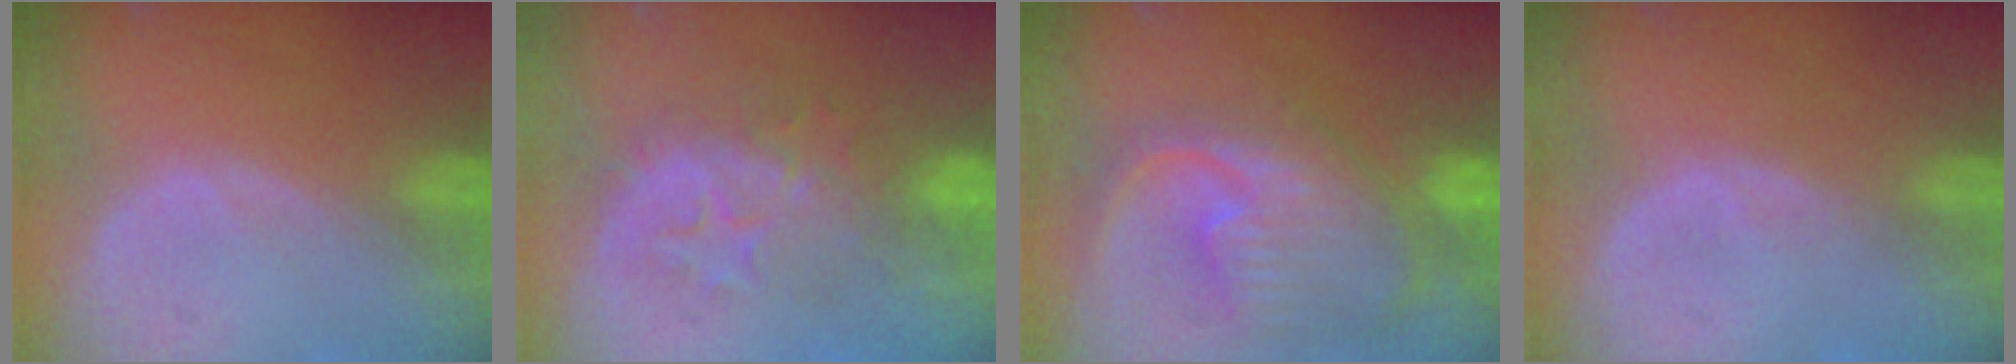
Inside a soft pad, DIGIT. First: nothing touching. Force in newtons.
{"total": 8.3, "press": 8.2, "slide": 1.1}
{"total": 12.0, "press": 10.4, "slide": 6.0}
{"total": 0.7, "press": 0.6, "slide": 0.2}